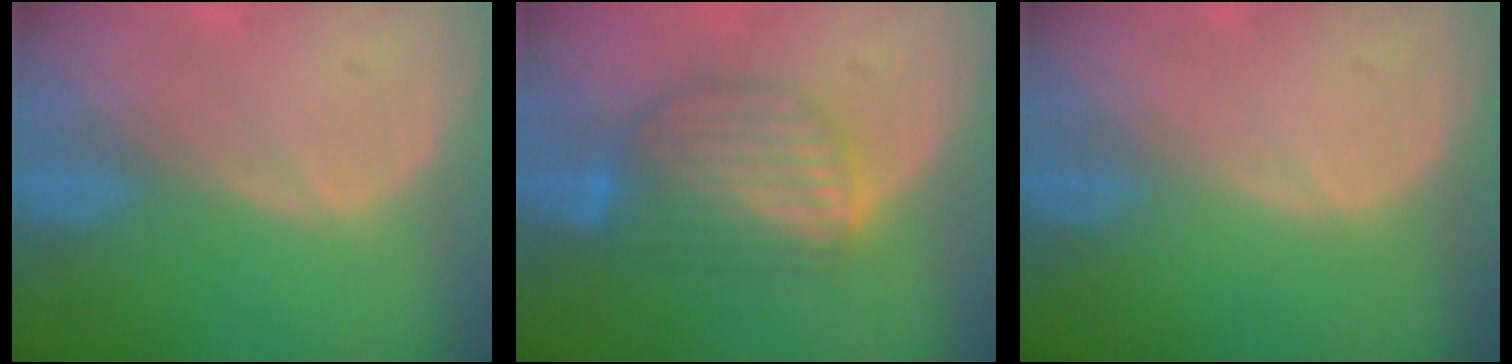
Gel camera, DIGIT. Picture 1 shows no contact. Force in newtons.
{"total": 7.4, "press": 7.2, "slide": 1.7}
{"total": 0.0}